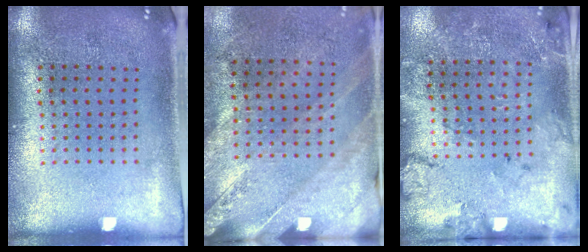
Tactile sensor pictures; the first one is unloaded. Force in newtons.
{"total": 2.5, "press": 2.0, "slide": 1.5}
{"total": 1.8, "press": 1.7, "slide": 0.7}